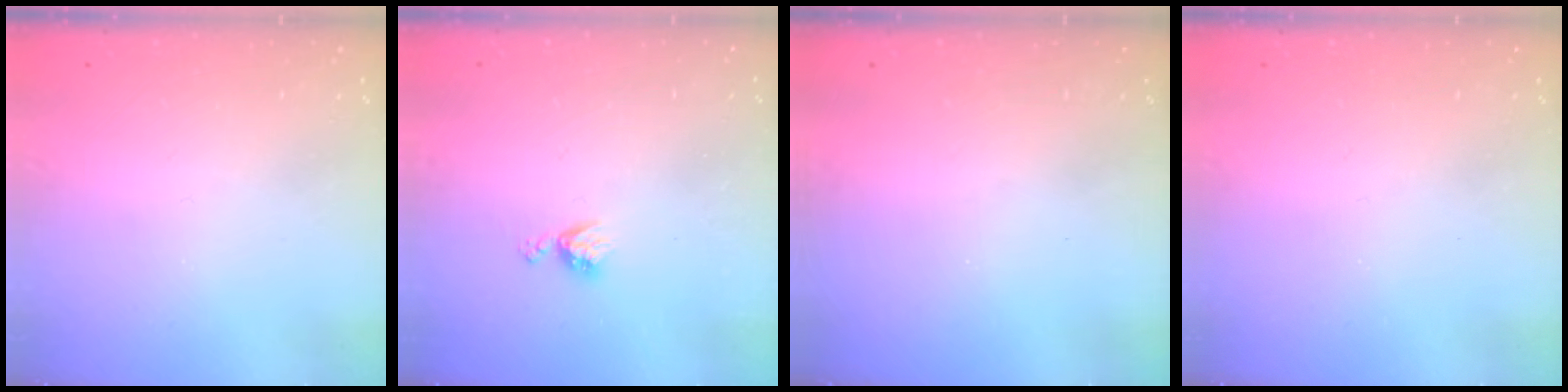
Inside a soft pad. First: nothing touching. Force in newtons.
{"total": 5.5, "press": 5.5, "slide": 0.7}
{"total": 0.0}
{"total": 0.0}